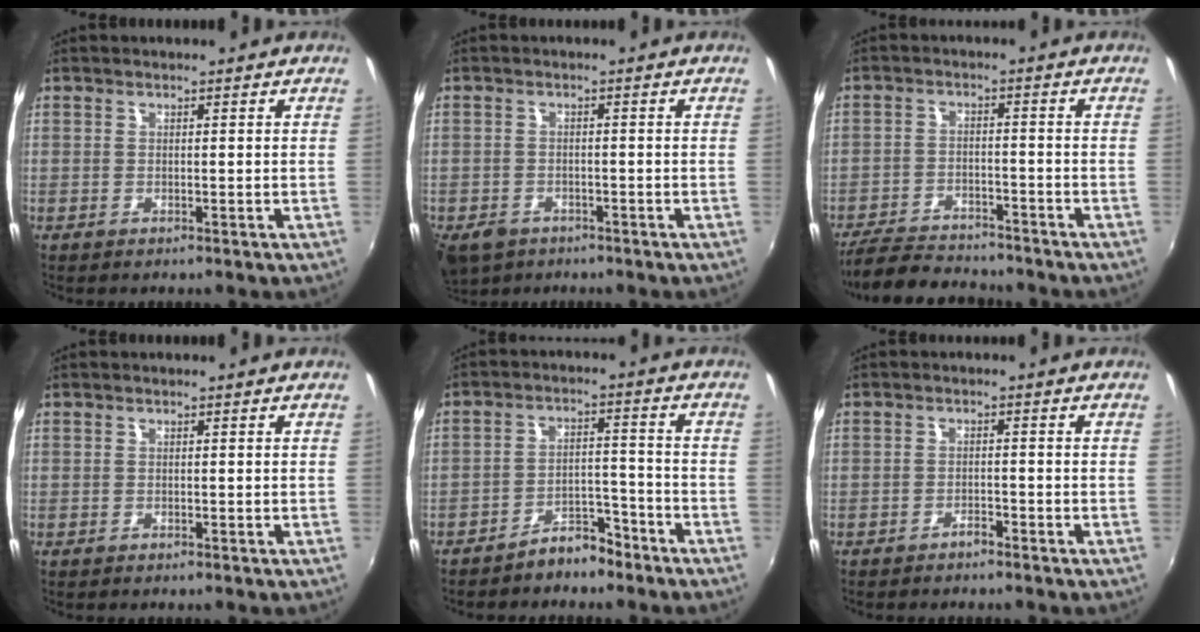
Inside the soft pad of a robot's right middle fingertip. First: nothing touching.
{"total": 6.3, "force": [-4.0, 4.1, 2.6], "torque": [-0.067, -0.011, -0.064]}
{"total": 11.1, "force": [-10.0, 2.9, 3.7], "torque": [-0.107, -0.011, -0.160]}
{"total": 0.0}
{"total": 6.3, "force": [-5.4, 2.5, 2.1], "torque": [-0.045, 0.023, -0.078]}
{"total": 1.8, "force": [-1.7, 0.4, 0.5], "torque": [-0.017, -0.001, -0.029]}